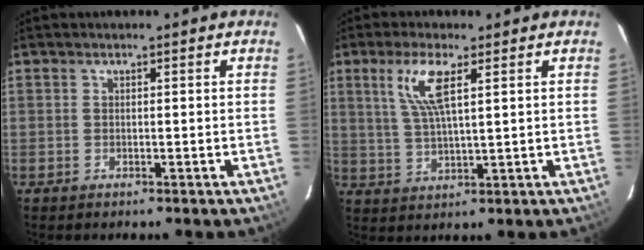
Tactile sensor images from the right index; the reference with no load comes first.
{"total": 7.4, "force": [3.1, 1.5, 6.5], "torque": [-0.137, 0.002, 0.066]}